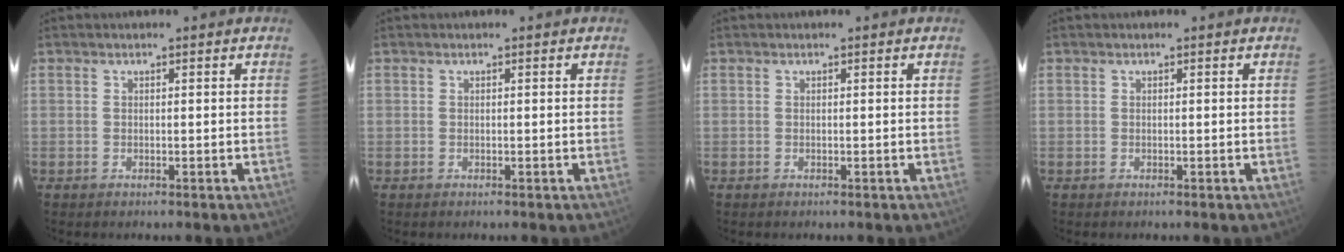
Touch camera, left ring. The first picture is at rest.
{"total": 0.0}
{"total": 0.0}
{"total": 0.0}